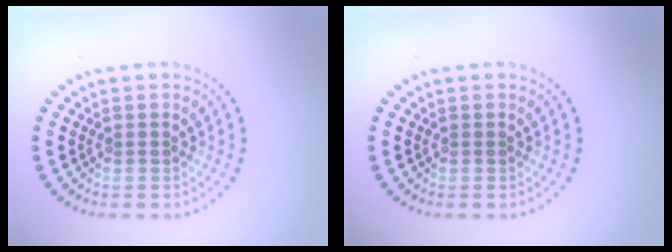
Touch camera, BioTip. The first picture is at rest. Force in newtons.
{"total": 0.0}